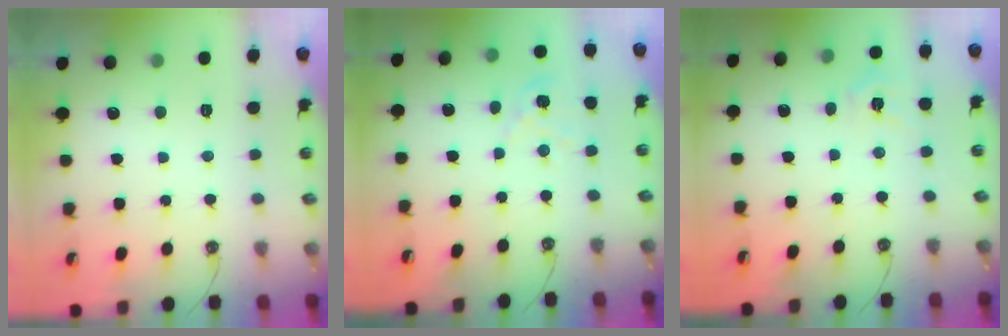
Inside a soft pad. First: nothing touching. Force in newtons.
{"total": 2.6, "press": 2.6, "slide": 0.4}
{"total": 7.1, "press": 7.1, "slide": 0.7}